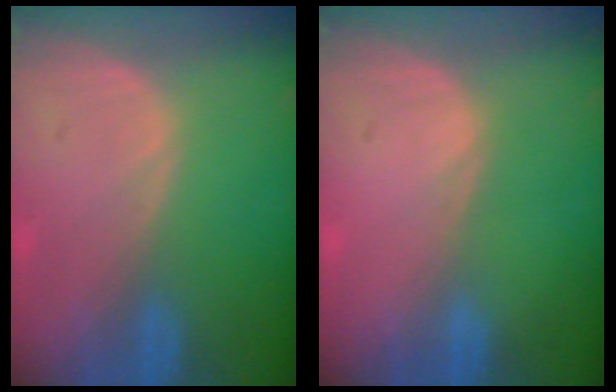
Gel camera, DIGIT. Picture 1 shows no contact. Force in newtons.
{"total": 0.0}